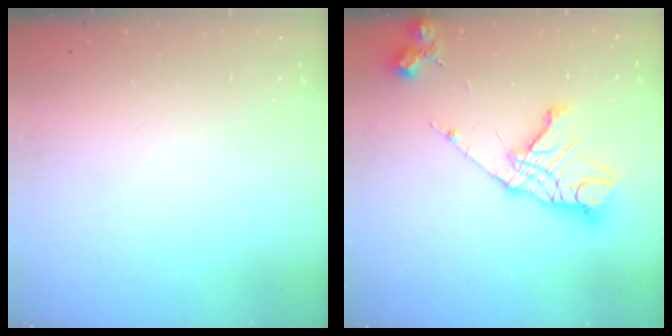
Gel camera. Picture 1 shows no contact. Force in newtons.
{"total": 16.2, "press": 16.1, "slide": 1.9}